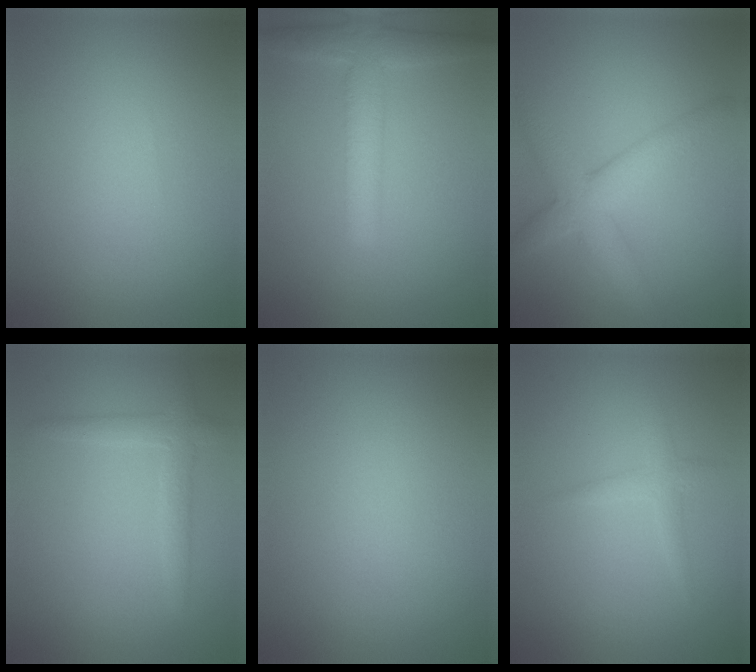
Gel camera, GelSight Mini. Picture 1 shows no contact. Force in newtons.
{"total": 4.4, "press": 4.4, "slide": 0.2}
{"total": 5.1, "press": 5.1, "slide": 0.1}
{"total": 2.3, "press": 2.2, "slide": 0.1}
{"total": 0.0}
{"total": 1.3, "press": 1.3, "slide": 0.1}